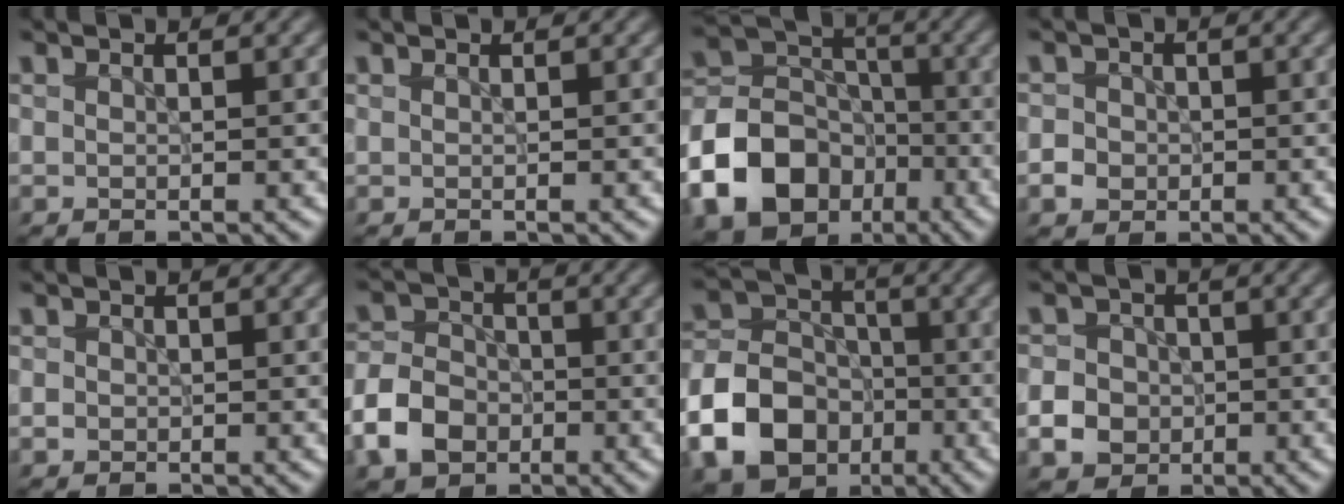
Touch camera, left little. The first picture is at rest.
{"total": 0.0}
{"total": 13.8, "force": [-6.2, 10.8, 6.0], "torque": [-0.147, -0.017, -0.128]}
{"total": 2.2, "force": [-0.5, 2.0, 0.7], "torque": [0.002, -0.001, -0.010]}
{"total": 0.8, "force": [-0.2, 0.7, 0.3], "torque": [-0.003, -0.003, -0.006]}
{"total": 5.7, "force": [-2.3, 4.5, 2.8], "torque": [-0.057, 0.003, -0.056]}
{"total": 10.3, "force": [-3.9, 8.0, 5.1], "torque": [-0.114, -0.006, -0.087]}
{"total": 4.7, "force": [-1.3, 4.3, 1.5], "torque": [-0.018, 0.000, -0.041]}